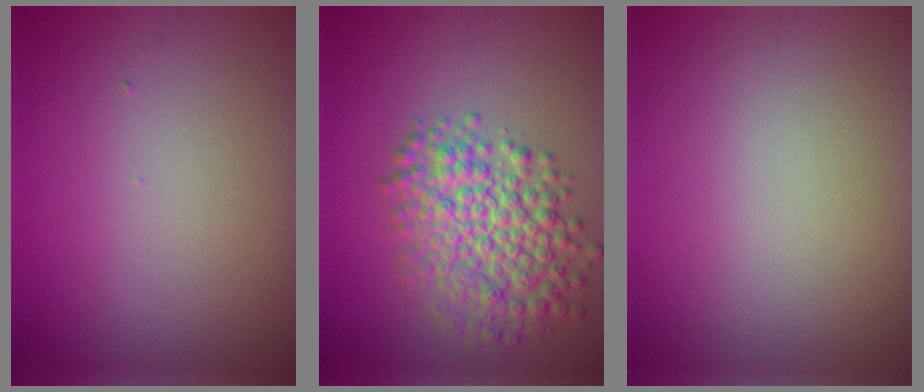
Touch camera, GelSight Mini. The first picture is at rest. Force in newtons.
{"total": 6.7, "press": 6.7, "slide": 0.2}
{"total": 0.0}